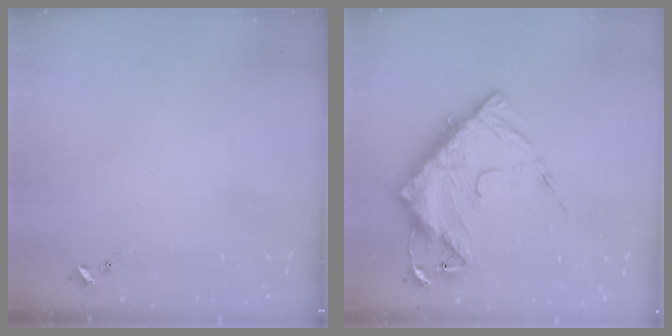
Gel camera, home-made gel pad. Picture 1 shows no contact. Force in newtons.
{"total": 16.9, "press": 16.8, "slide": 1.8}